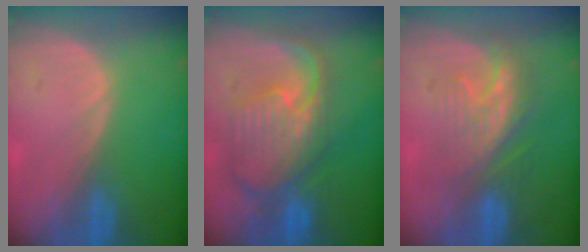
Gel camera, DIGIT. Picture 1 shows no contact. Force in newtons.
{"total": 10.9, "press": 9.6, "slide": 5.2}
{"total": 7.8, "press": 7.2, "slide": 3.1}